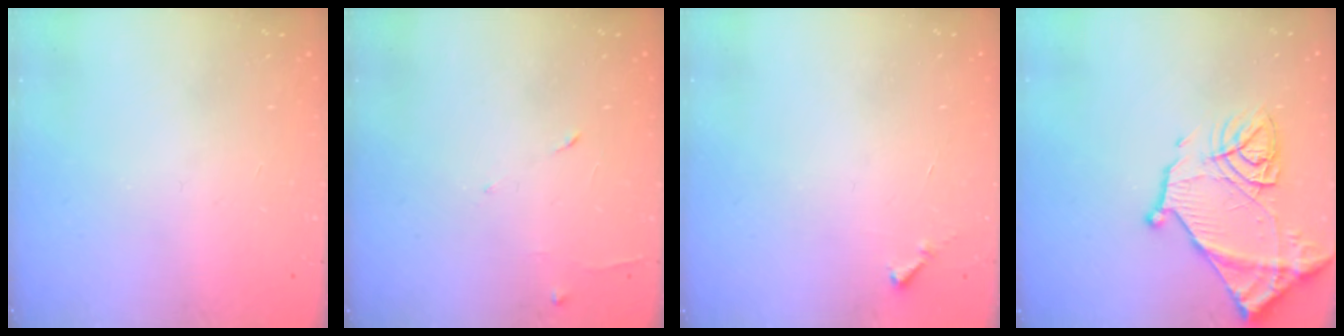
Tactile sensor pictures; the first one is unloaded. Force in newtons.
{"total": 5.1, "press": 5.1, "slide": 0.8}
{"total": 4.4, "press": 4.4, "slide": 0.3}
{"total": 14.6, "press": 14.6, "slide": 1.0}